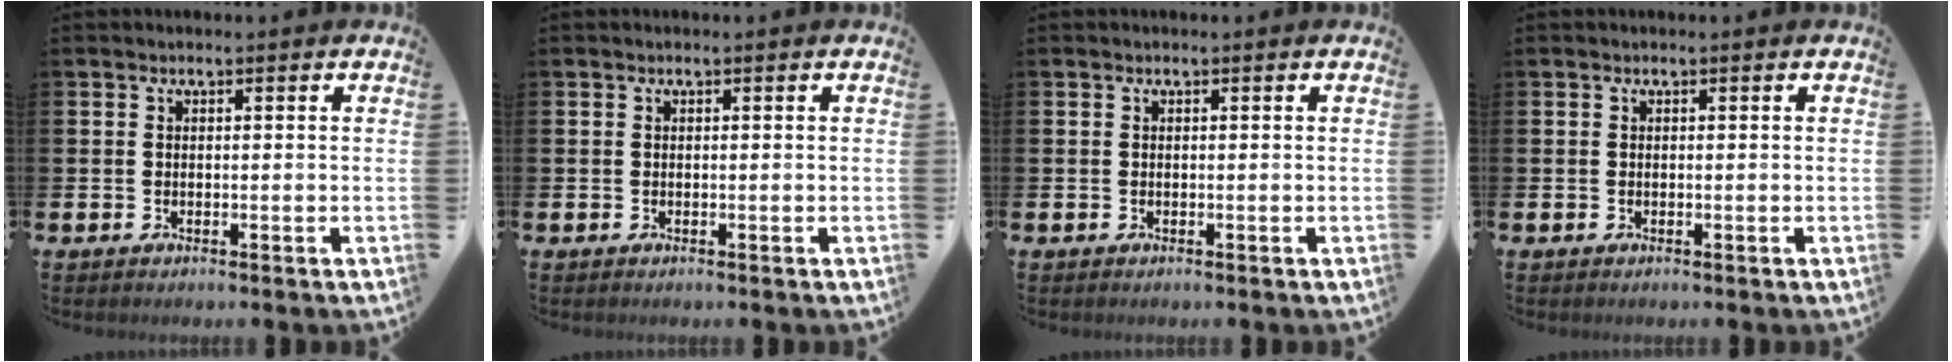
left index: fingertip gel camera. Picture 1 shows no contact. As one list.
[{"total": 0.0}, {"total": 0.0}, {"total": 0.0}]